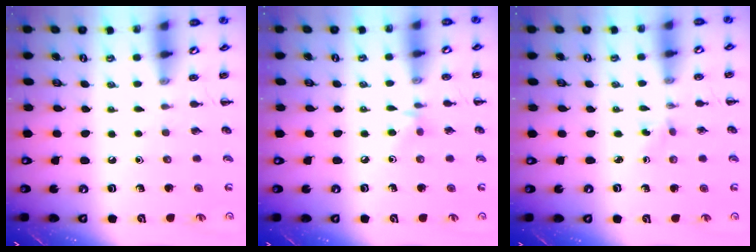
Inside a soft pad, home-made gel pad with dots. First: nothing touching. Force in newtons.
{"total": 4.6, "press": 4.3, "slide": 1.5}
{"total": 1.5, "press": 1.3, "slide": 0.6}